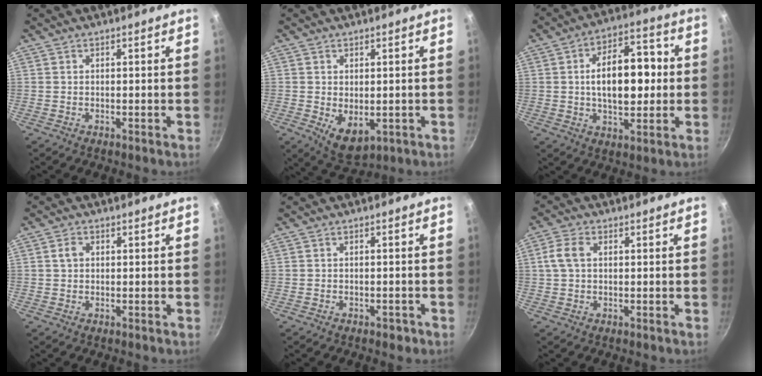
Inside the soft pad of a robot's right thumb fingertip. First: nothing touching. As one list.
[{"total": 6.5, "force": [-1.4, 3.9, 5.1], "torque": [-0.071, -0.010, -0.005]}, {"total": 14.8, "force": [0.8, 8.0, 12.4], "torque": [-0.167, 0.023, 0.008]}, {"total": 2.1, "force": [0.3, 1.6, 1.2], "torque": [-0.019, 0.004, 0.004]}, {"total": 1.5, "force": [-1.0, 0.8, 0.7], "torque": [-0.006, 0.005, -0.013]}, {"total": 4.5, "force": [0.7, 3.0, 3.3], "torque": [-0.078, 0.011, 0.012]}]